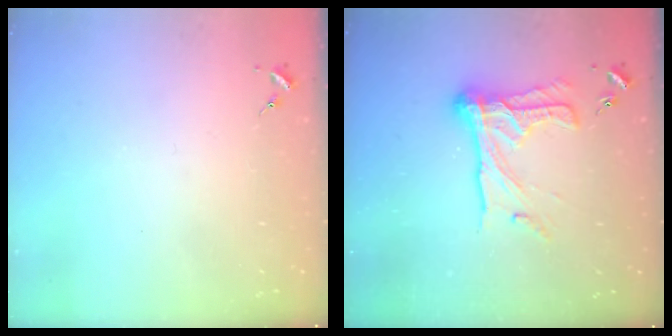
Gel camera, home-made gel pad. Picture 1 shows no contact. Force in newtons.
{"total": 17.8, "press": 17.7, "slide": 1.8}